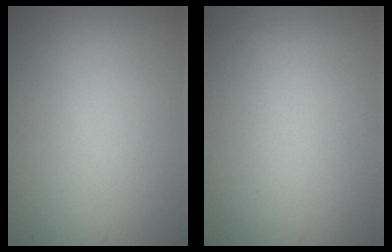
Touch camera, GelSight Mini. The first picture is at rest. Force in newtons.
{"total": 0.0}